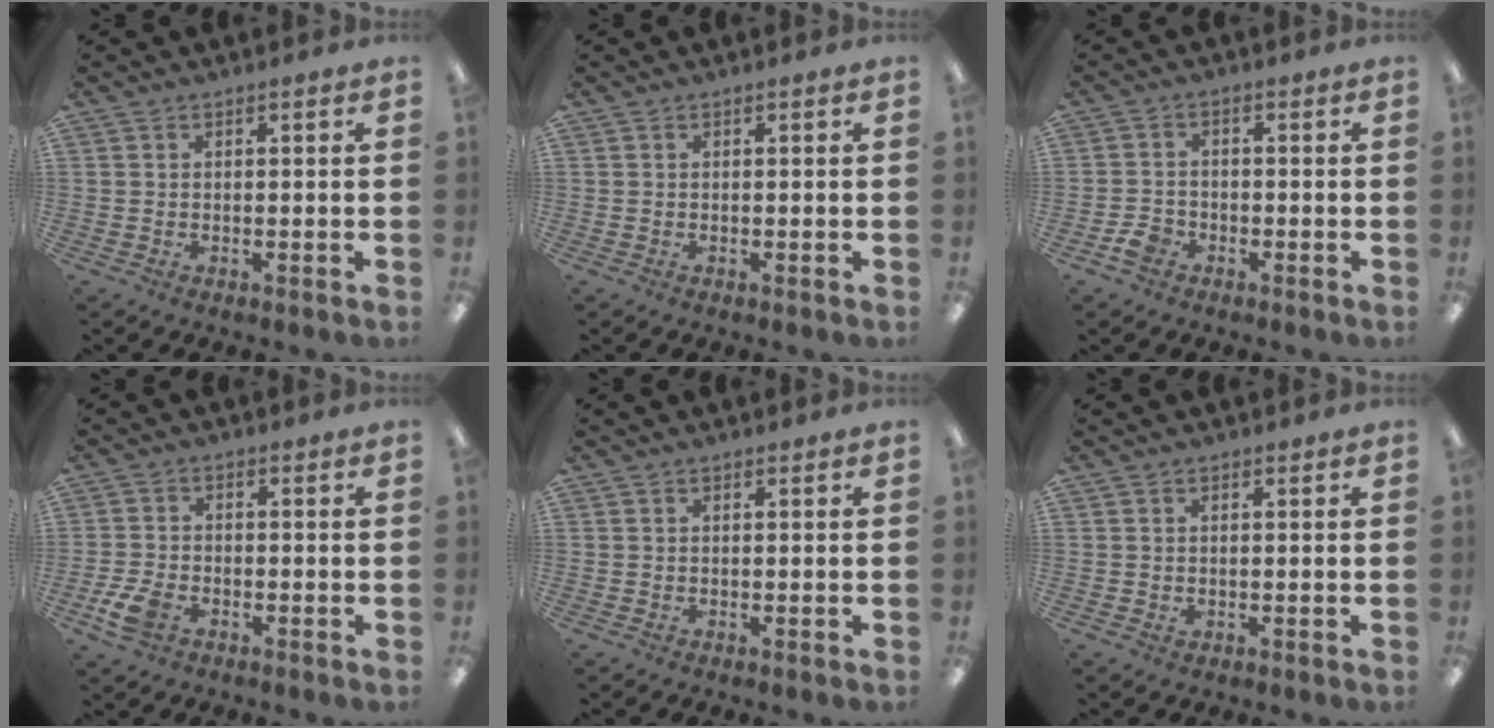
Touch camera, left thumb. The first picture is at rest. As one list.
[{"total": 0.0}, {"total": 4.0, "force": [-2.3, 2.9, 1.5], "torque": [-0.026, 0.011, -0.042]}, {"total": 6.0, "force": [-2.8, 3.9, 3.5], "torque": [-0.084, 0.009, -0.054]}, {"total": 0.0}, {"total": 0.8, "force": [0.2, 0.7, 0.2], "torque": [0.004, 0.001, 0.001]}]